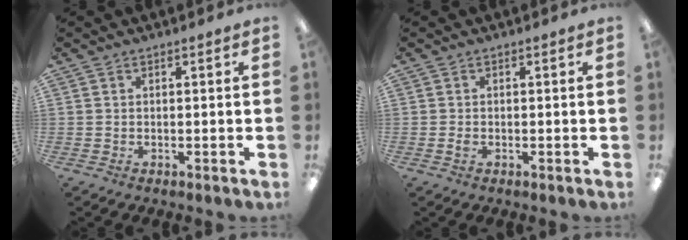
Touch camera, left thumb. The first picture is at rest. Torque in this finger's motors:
{"motor_torque": [-0.20, 0.04, -0.08, -0.14, -0.02]}